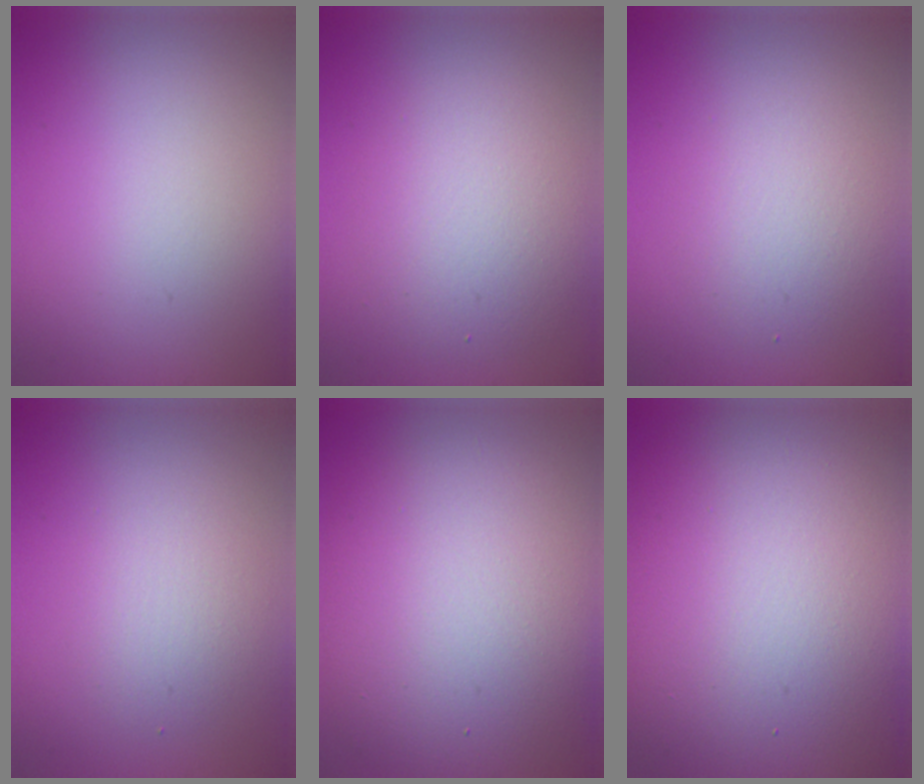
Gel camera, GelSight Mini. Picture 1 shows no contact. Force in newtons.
{"total": 4.0, "press": 4.0, "slide": 0.3}
{"total": 2.7, "press": 2.7, "slide": 0.1}
{"total": 2.2, "press": 2.2, "slide": 0.1}
{"total": 12.5, "press": 12.4, "slide": 0.9}
{"total": 17.8, "press": 17.8, "slide": 0.7}